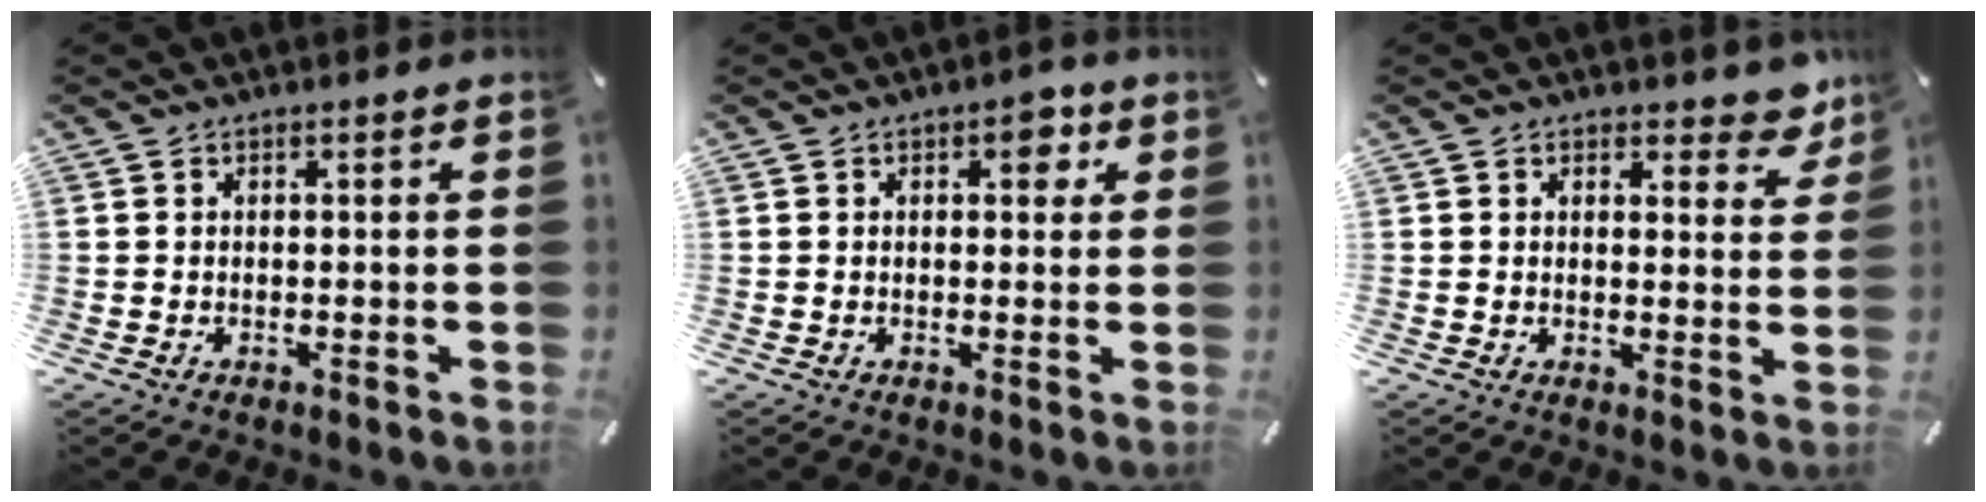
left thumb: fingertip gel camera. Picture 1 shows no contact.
{"total": 4.3, "force": [1.7, 2.4, 3.2], "torque": [-0.030, -0.007, 0.017]}
{"total": 4.7, "force": [3.3, 2.6, 2.0], "torque": [-0.008, -0.022, 0.052]}